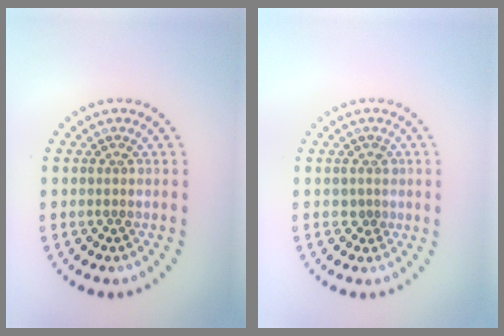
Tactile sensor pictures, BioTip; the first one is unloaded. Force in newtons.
{"total": 1.1, "press": 0.9, "slide": 0.7}